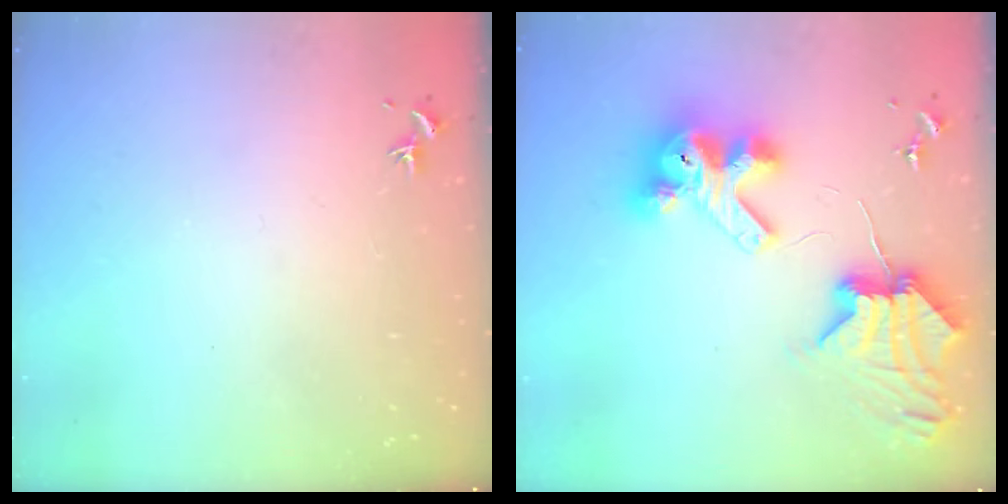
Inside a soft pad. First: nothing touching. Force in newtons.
{"total": 12.6, "press": 12.5, "slide": 1.7}